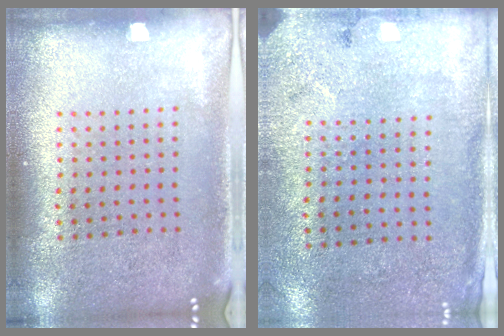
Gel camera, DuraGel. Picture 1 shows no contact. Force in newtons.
{"total": 2.7, "press": 2.2, "slide": 1.7}